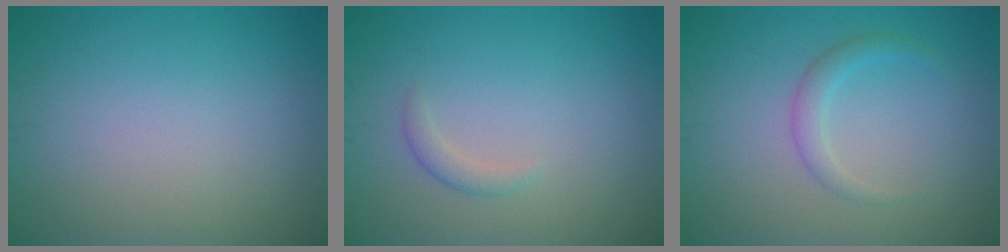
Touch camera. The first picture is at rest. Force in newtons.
{"total": 1.1, "press": 1.1, "slide": 0.1}
{"total": 1.7, "press": 1.7, "slide": 0.0}